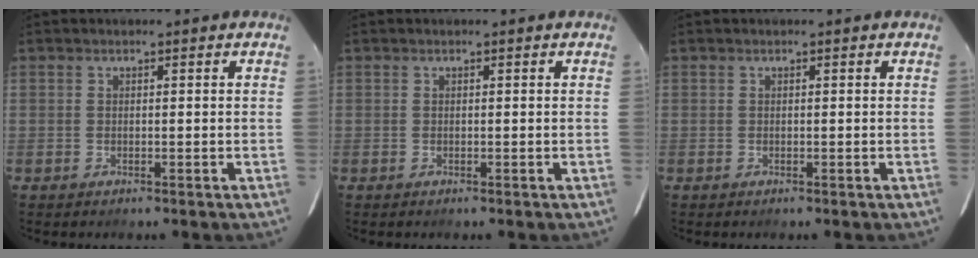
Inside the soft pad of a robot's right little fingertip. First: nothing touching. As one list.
[{"total": 0.0}, {"total": 0.0}]